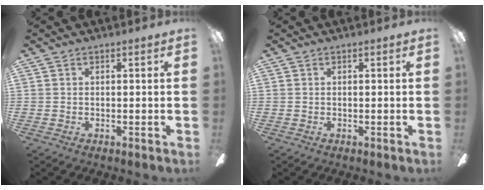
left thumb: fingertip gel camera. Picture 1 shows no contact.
{"total": 0.0}